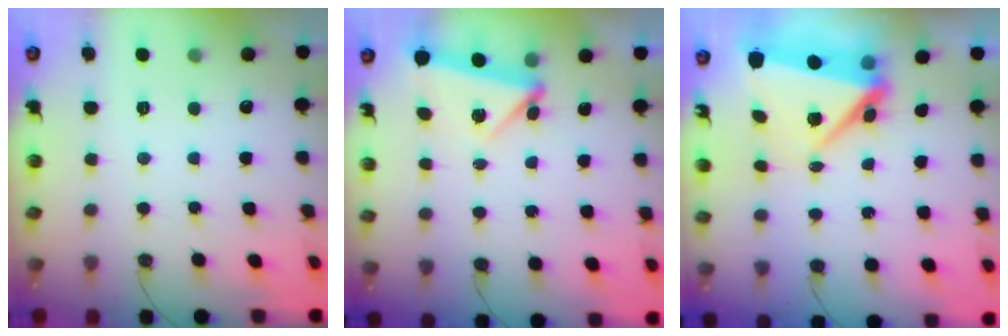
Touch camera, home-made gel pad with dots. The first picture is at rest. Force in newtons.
{"total": 6.2, "press": 6.2, "slide": 0.3}
{"total": 10.3, "press": 9.3, "slide": 4.3}